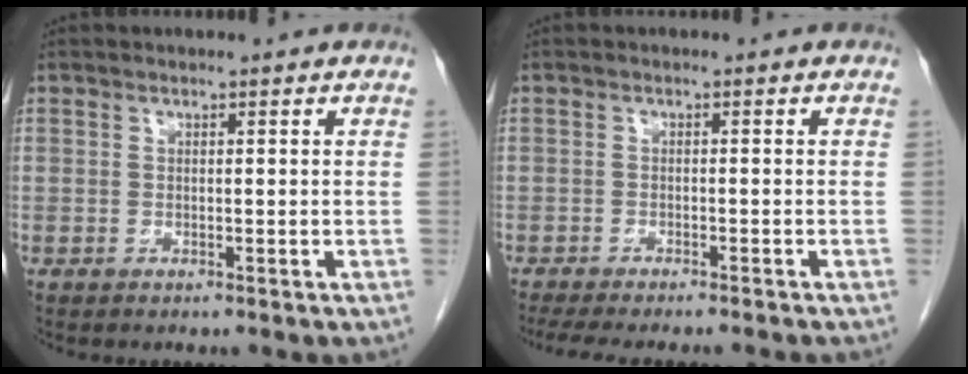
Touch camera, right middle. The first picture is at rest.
{"total": 11.7, "force": [-10.3, 1.3, 5.5], "torque": [-0.068, -0.018, -0.136]}